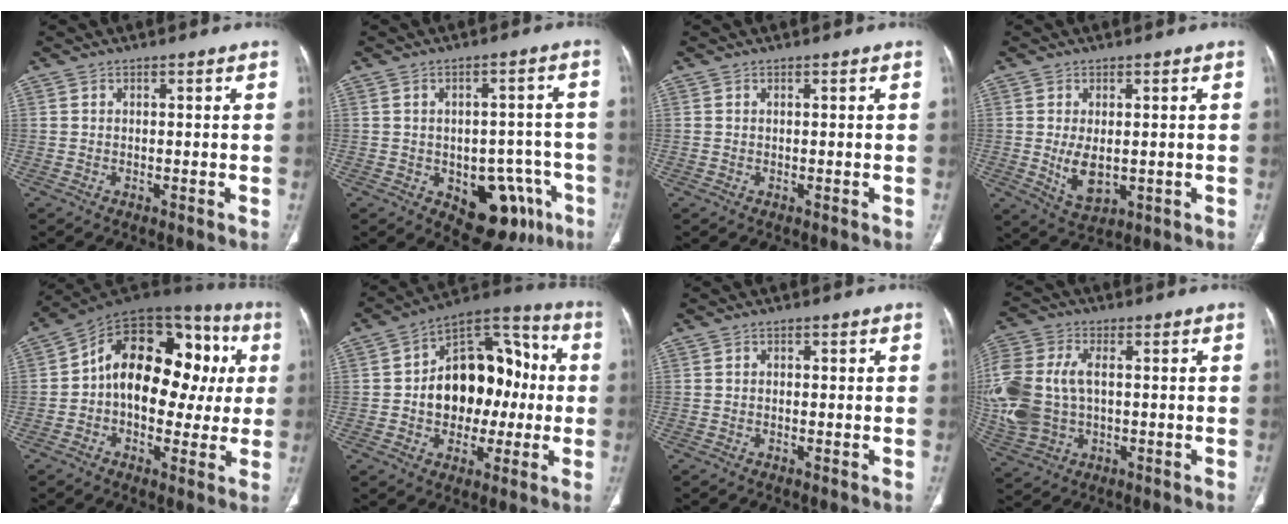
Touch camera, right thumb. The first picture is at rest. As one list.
[{"total": 13.8, "force": [-5.8, 8.3, 9.4], "torque": [-0.071, 0.029, -0.063]}, {"total": 0.0}, {"total": 6.3, "force": [-0.4, 3.6, 5.2], "torque": [-0.087, -0.015, 0.008]}, {"total": 22.7, "force": [2.1, 13.8, 17.9], "torque": [-0.224, 0.046, 0.020]}, {"total": 19.4, "force": [-0.4, 13.3, 14.1], "torque": [-0.154, 0.040, -0.005]}, {"total": 0.7, "force": [0.0, 0.5, 0.5], "torque": [-0.005, 0.001, -0.003]}, {"total": 19.1, "force": [0.1, 13.0, 14.0], "torque": [-0.366, 0.007, 0.014]}]